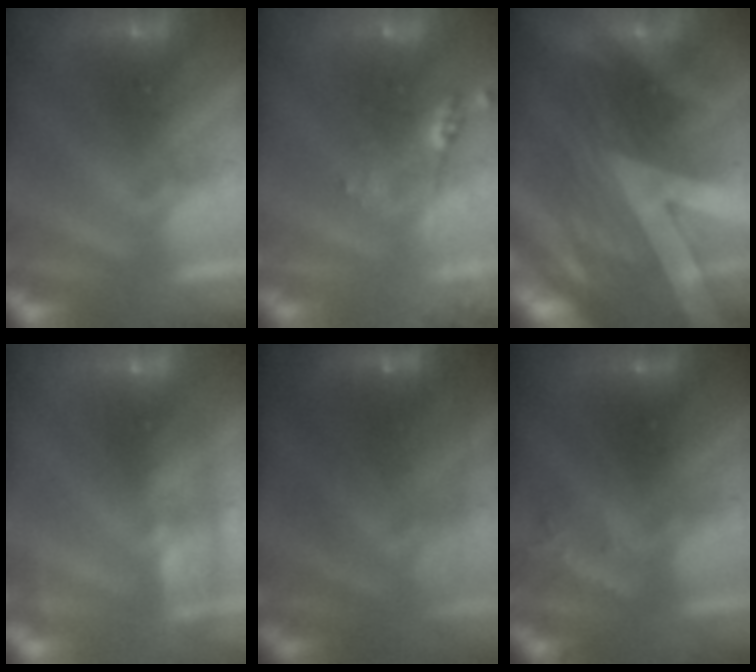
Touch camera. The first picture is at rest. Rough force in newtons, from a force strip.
{"total": 2.4}
{"total": 2.9}
{"total": 2.4}
{"total": 6.9}
{"total": 2.7}